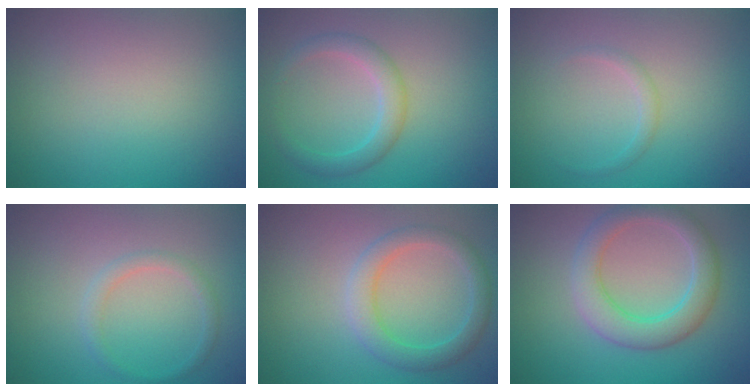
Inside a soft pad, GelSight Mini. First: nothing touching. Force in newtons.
{"total": 2.7, "press": 2.7, "slide": 0.1}
{"total": 0.9, "press": 0.9, "slide": 0.1}
{"total": 1.4, "press": 1.4, "slide": 0.1}
{"total": 3.1, "press": 3.1, "slide": 0.1}
{"total": 4.5, "press": 4.5, "slide": 0.3}